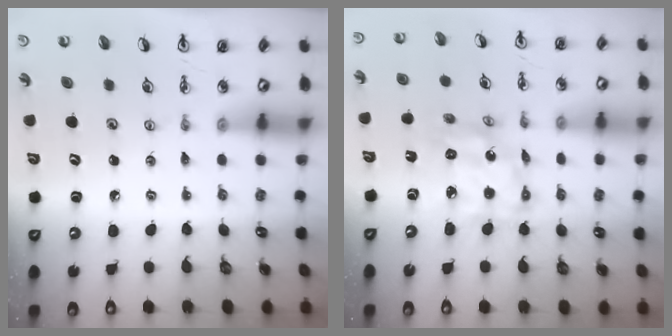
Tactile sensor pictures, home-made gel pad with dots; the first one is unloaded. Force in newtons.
{"total": 12.5, "press": 12.5, "slide": 1.2}